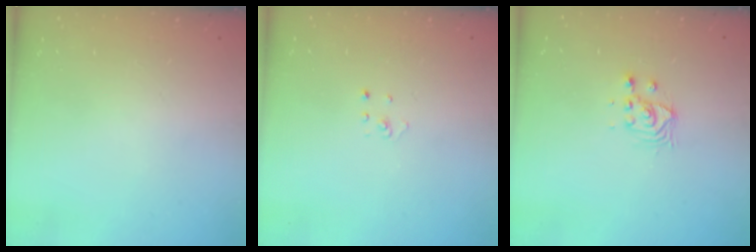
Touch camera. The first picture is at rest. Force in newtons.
{"total": 1.5, "press": 1.5, "slide": 0.1}
{"total": 3.8, "press": 3.8, "slide": 0.3}